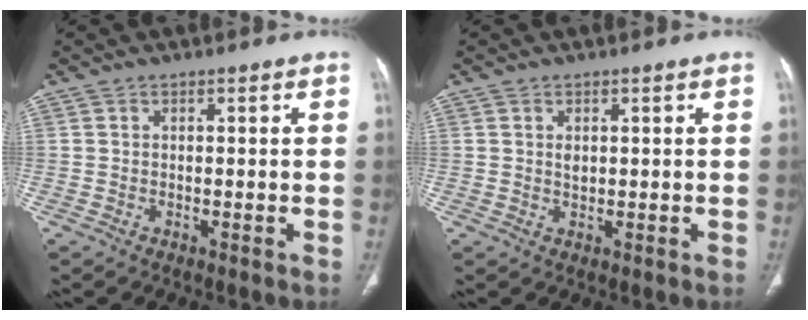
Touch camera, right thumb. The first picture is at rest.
{"total": 1.4, "force": [0.5, 0.9, 1.1], "torque": [-0.016, -0.002, 0.012]}